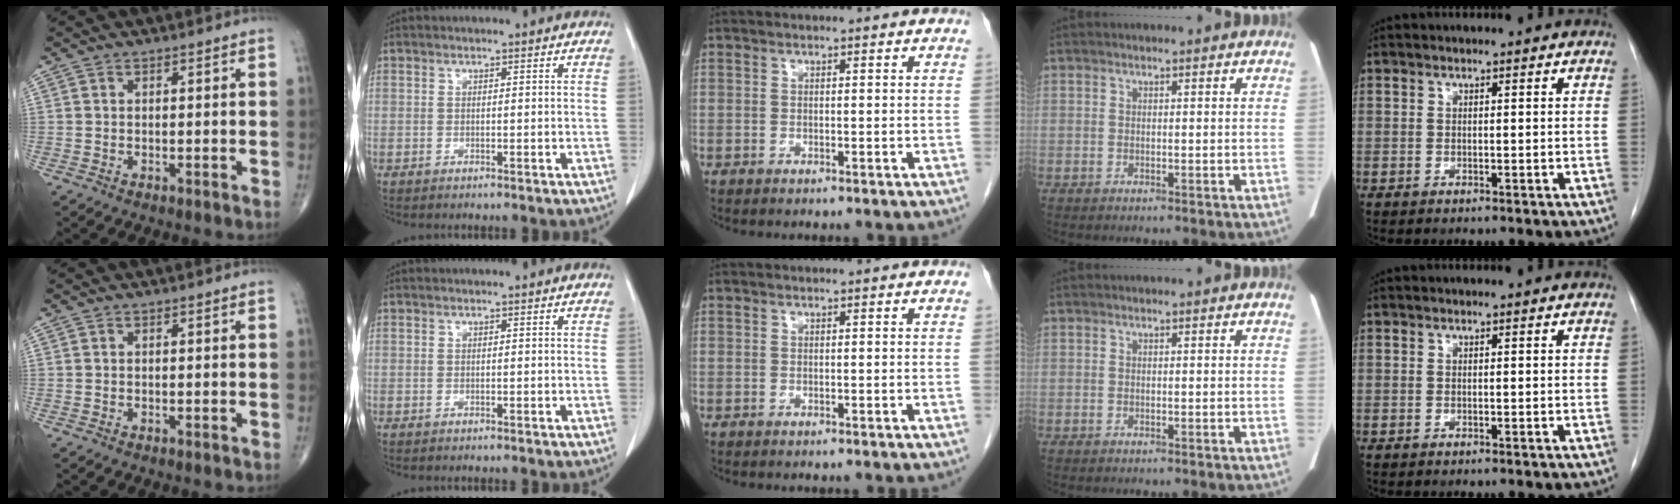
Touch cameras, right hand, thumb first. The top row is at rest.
{}